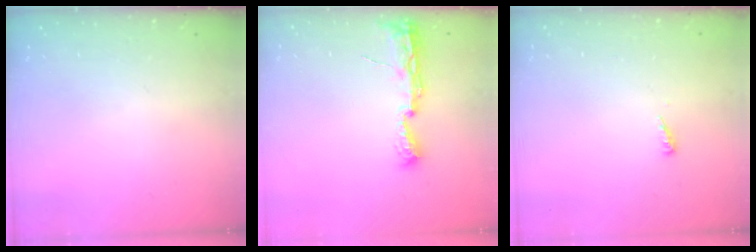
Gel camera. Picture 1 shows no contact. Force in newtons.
{"total": 8.0, "press": 8.0, "slide": 0.7}
{"total": 4.0, "press": 4.0, "slide": 0.5}